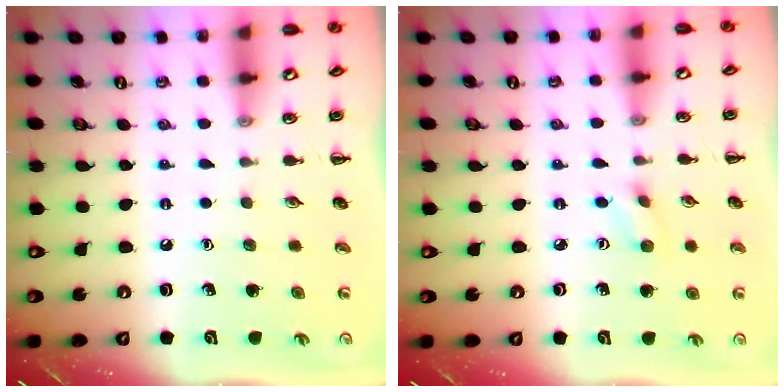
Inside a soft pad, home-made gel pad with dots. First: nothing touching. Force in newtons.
{"total": 3.1, "press": 2.9, "slide": 1.1}